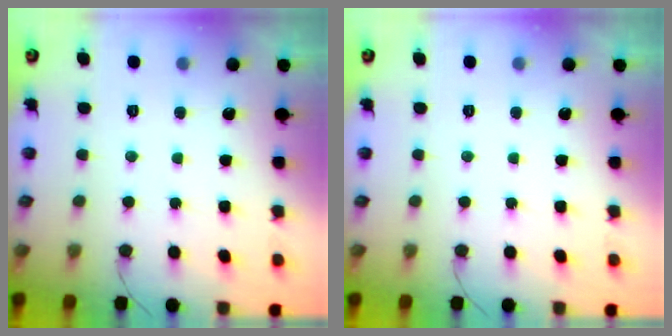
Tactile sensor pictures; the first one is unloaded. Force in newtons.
{"total": 0.0}